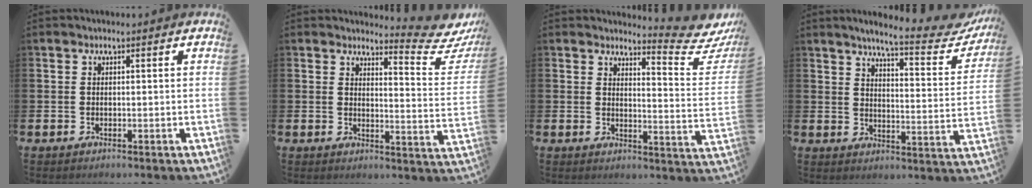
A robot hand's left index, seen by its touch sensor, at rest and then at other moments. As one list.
[{"total": 5.1, "force": [4.8, 0.7, 1.7], "torque": [-0.014, -0.053, 0.072]}, {"total": 5.4, "force": [5.0, 0.5, 1.9], "torque": [-0.012, -0.059, 0.073]}, {"total": 6.7, "force": [5.9, 0.6, 3.1], "torque": [-0.066, -0.048, 0.091]}]